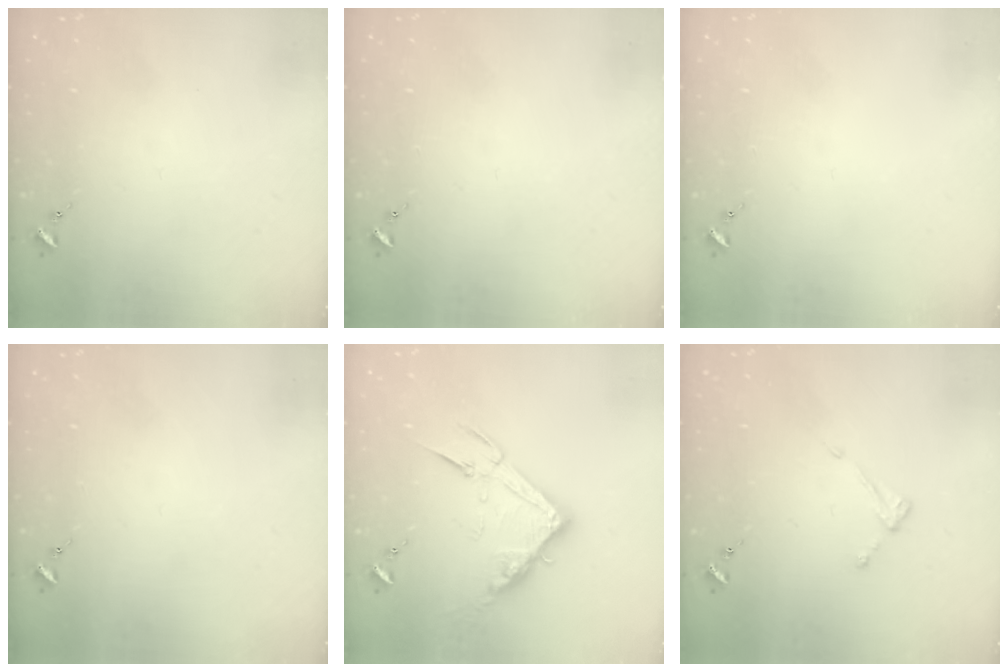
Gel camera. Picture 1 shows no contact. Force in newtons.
{"total": 0.0}
{"total": 0.0}
{"total": 0.0}
{"total": 13.9, "press": 13.8, "slide": 0.9}
{"total": 3.8, "press": 3.8, "slide": 0.3}